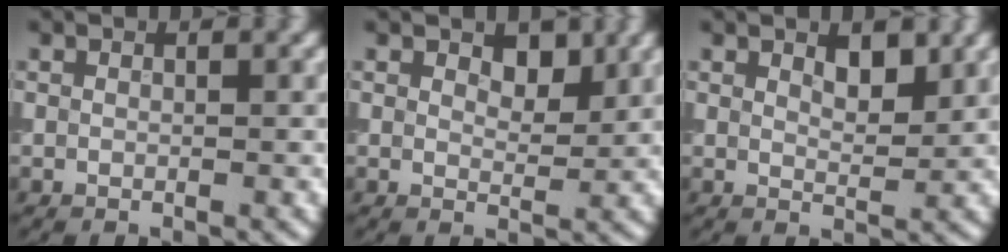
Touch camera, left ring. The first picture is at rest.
{"total": 2.0, "force": [1.2, 1.0, 1.1], "torque": [-0.016, -0.004, 0.016]}
{"total": 2.1, "force": [1.4, 0.8, 1.4], "torque": [-0.021, -0.003, 0.024]}